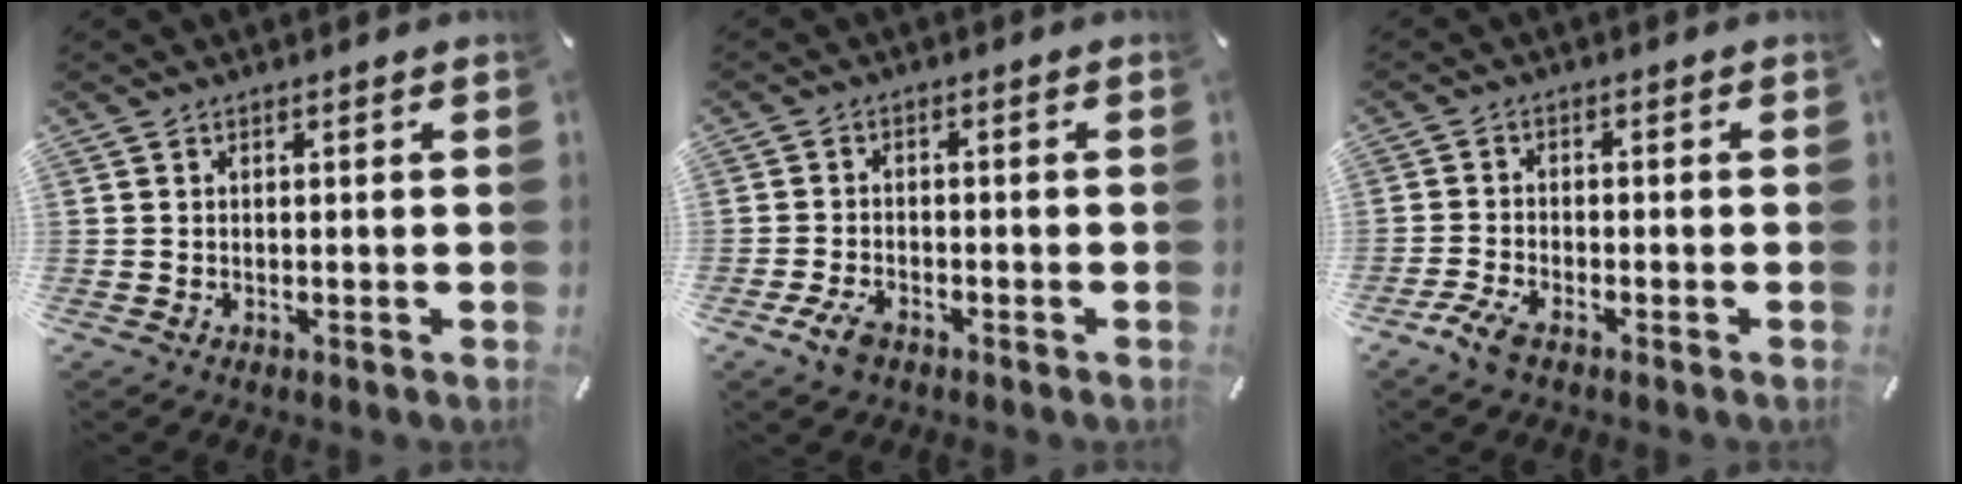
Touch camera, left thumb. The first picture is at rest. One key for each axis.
{"total": 4.2, "fx": -2.7, "fy": 2.2, "fz": 2.5, "tx": -0.065, "ty": 0.006, "tz": -0.054}
{"total": 3.9, "fx": -2.8, "fy": 1.2, "fz": 2.3, "tx": -0.063, "ty": 0.005, "tz": -0.059}